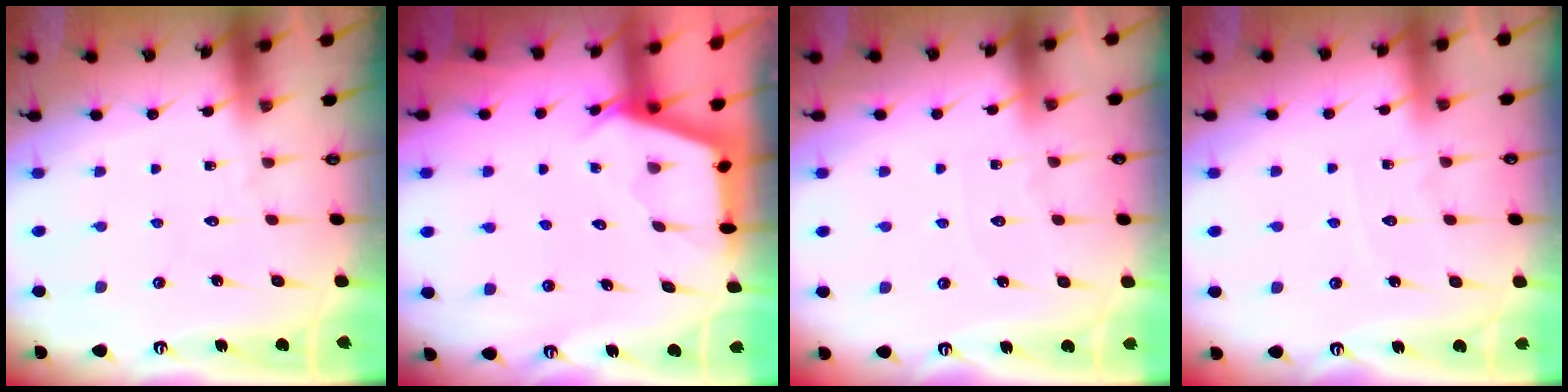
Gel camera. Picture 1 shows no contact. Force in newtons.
{"total": 2.7, "press": 2.7, "slide": 0.3}
{"total": 3.6, "press": 3.6, "slide": 0.5}
{"total": 3.4, "press": 3.4, "slide": 0.3}